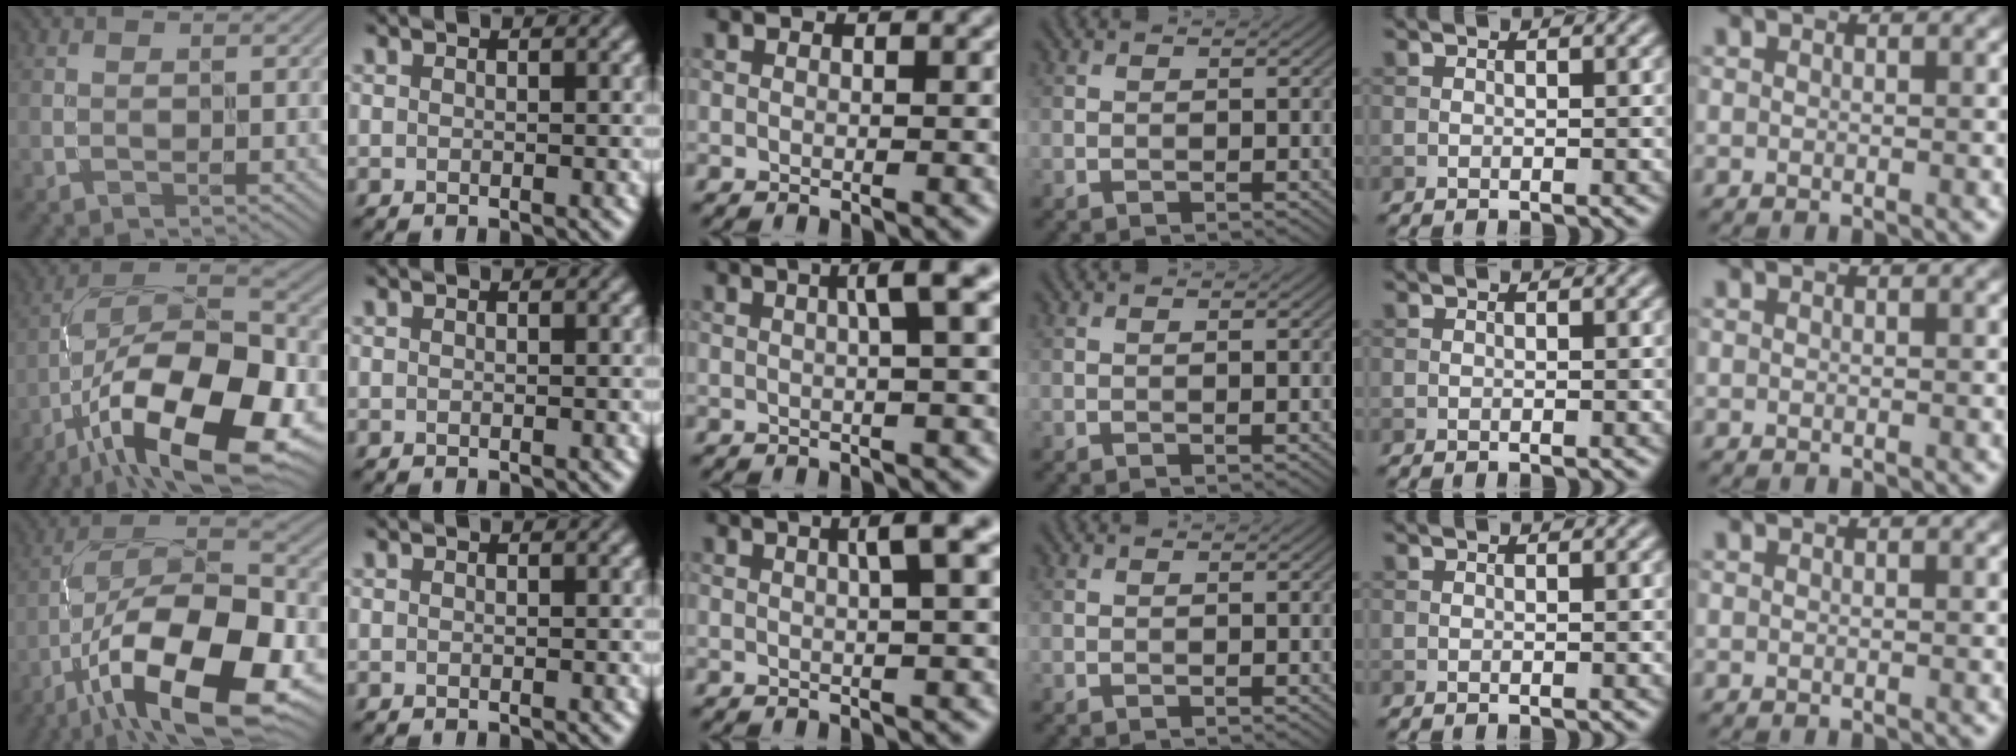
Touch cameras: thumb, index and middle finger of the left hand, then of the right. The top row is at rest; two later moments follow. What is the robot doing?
{"motion": "screw", "object": "medicine bottle"}